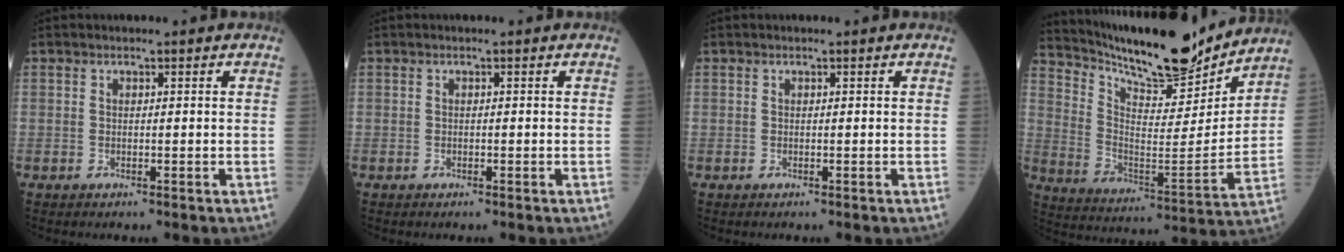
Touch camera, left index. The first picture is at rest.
{"total": 0.0}
{"total": 0.0}
{"total": 19.4, "force": [17.8, 2.9, 7.2], "torque": [-0.142, -0.031, 0.282]}